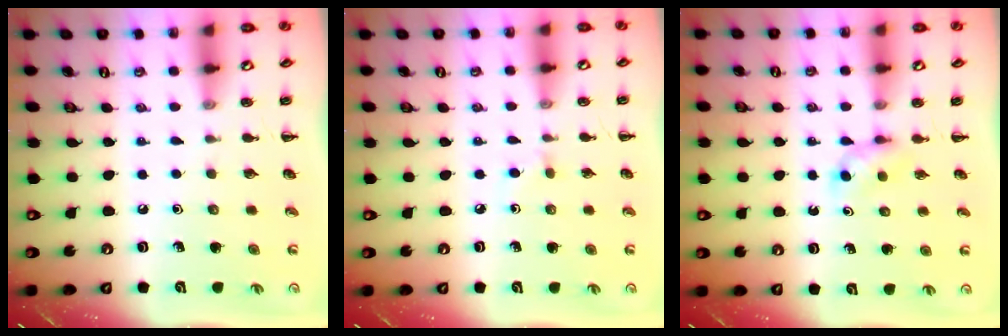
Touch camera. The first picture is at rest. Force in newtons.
{"total": 3.3, "press": 3.1, "slide": 1.4}
{"total": 3.0, "press": 2.7, "slide": 1.1}